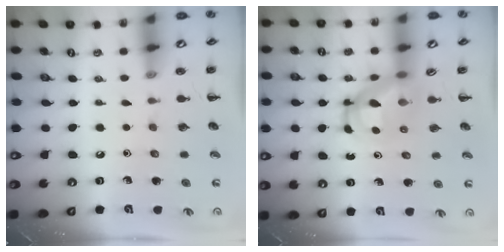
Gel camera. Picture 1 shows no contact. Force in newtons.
{"total": 5.2, "press": 5.1, "slide": 0.8}